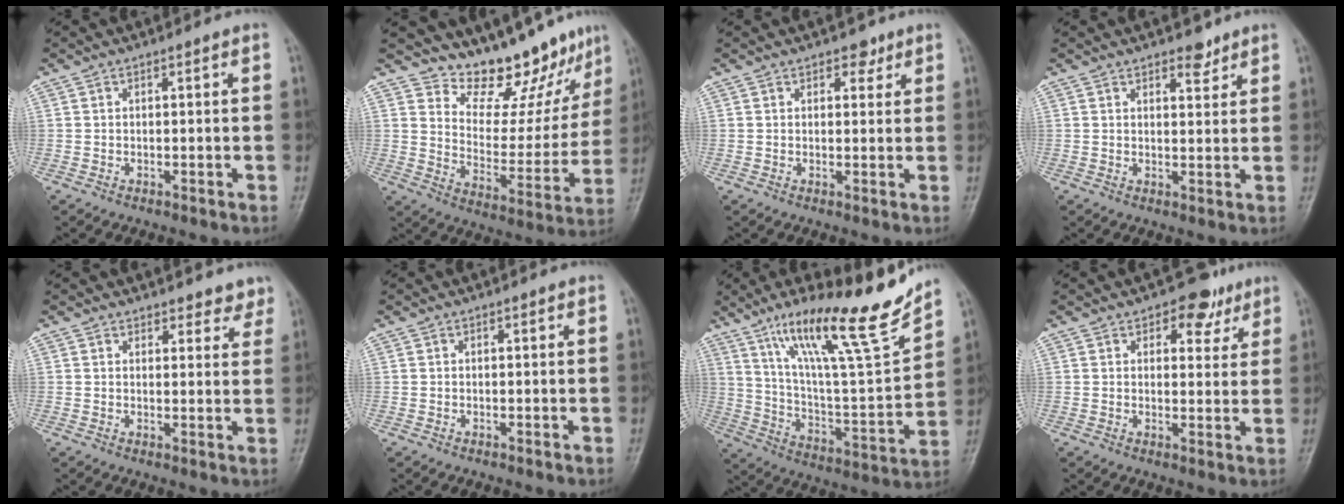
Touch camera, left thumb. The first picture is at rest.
{"total": 16.3, "force": [13.9, 6.0, 5.8], "torque": [-0.035, -0.107, 0.202]}
{"total": 2.6, "force": [1.7, 1.6, 1.1], "torque": [0.004, -0.008, 0.021]}
{"total": 3.3, "force": [2.5, 1.5, 1.5], "torque": [-0.005, -0.016, 0.037]}
{"total": 4.7, "force": [4.1, 2.2, 0.4], "torque": [0.035, -0.023, 0.038]}
{"total": 0.0}
{"total": 22.6, "force": [15.9, 3.0, 15.9], "torque": [-0.229, -0.076, 0.274]}
{"total": 6.3, "force": [3.8, 3.8, 3.3], "torque": [-0.005, -0.015, 0.047]}